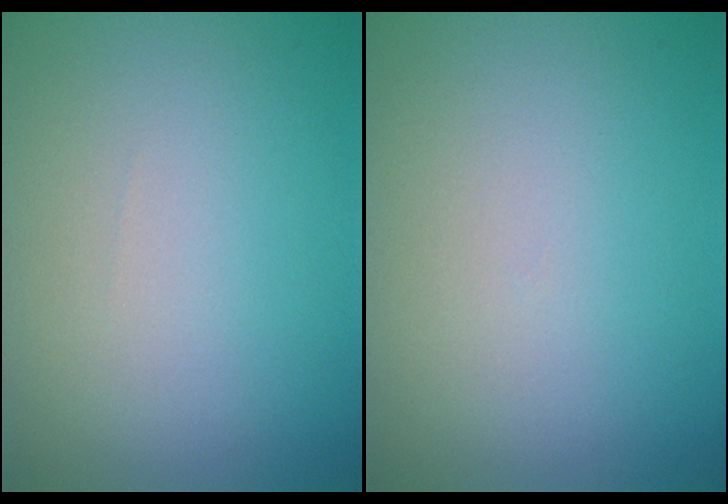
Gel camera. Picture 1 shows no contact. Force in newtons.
{"total": 0.0}